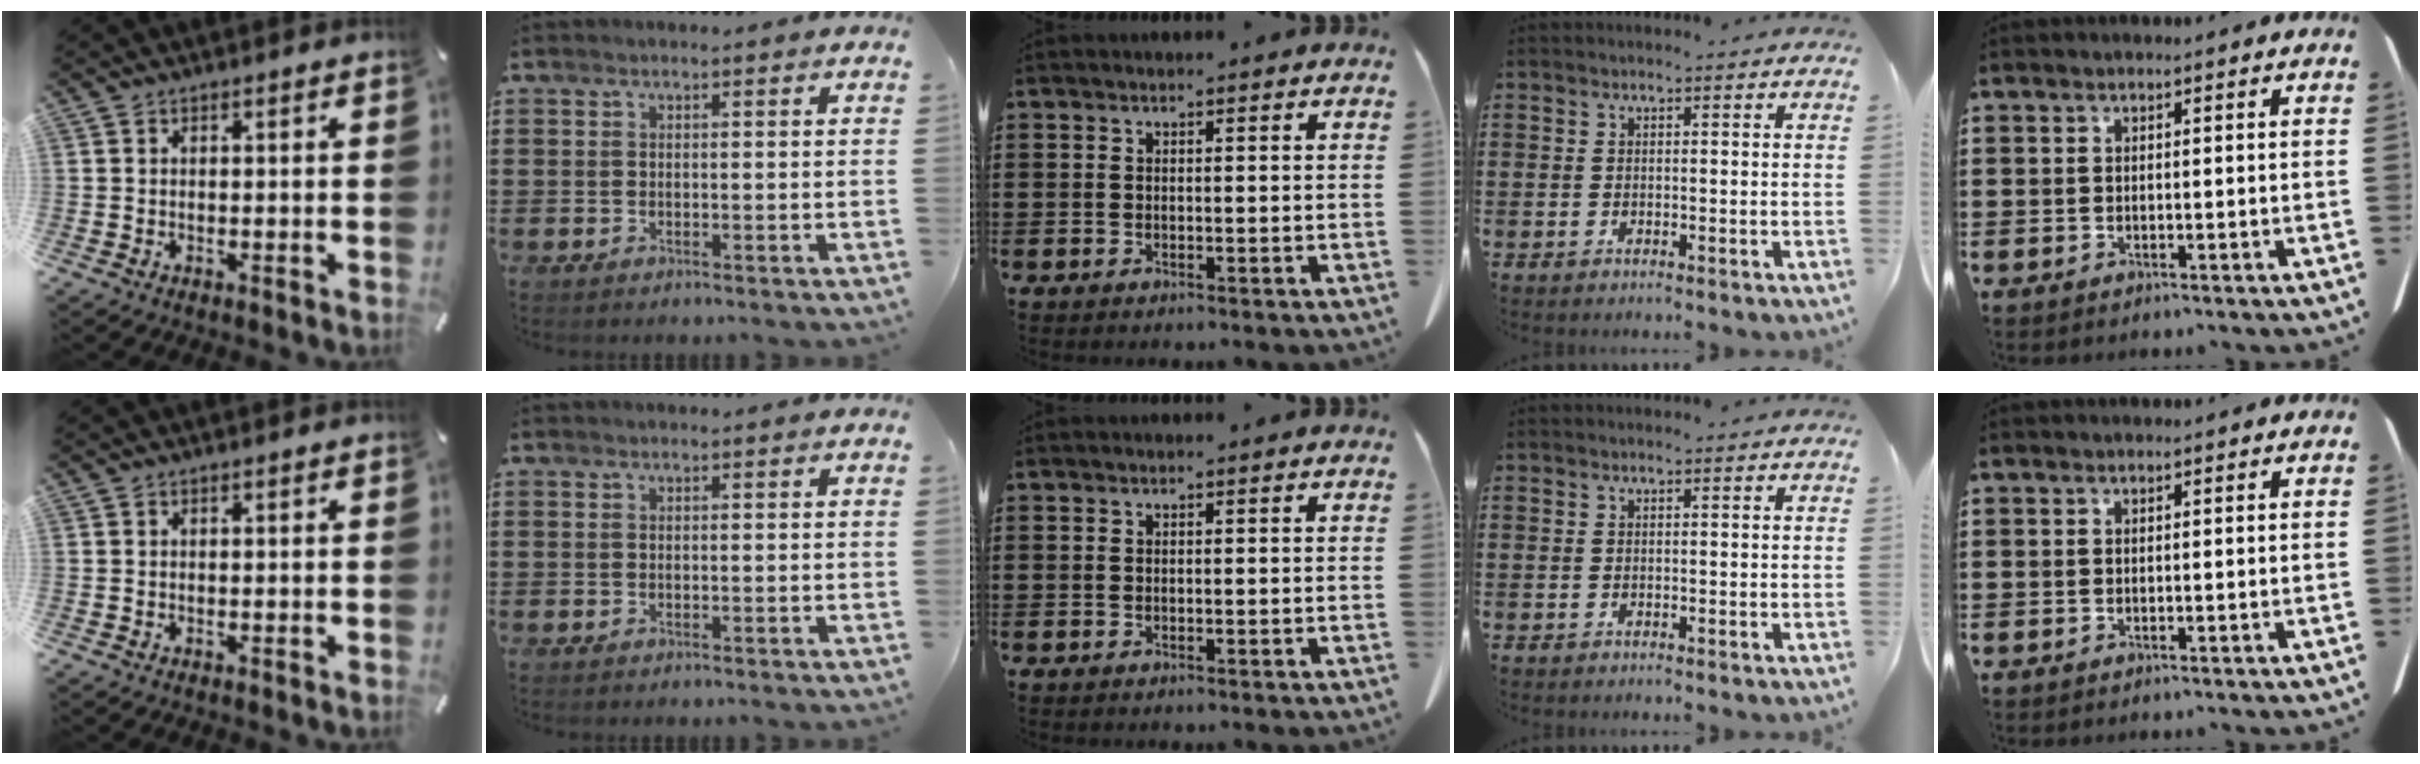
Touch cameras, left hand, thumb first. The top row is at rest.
{}